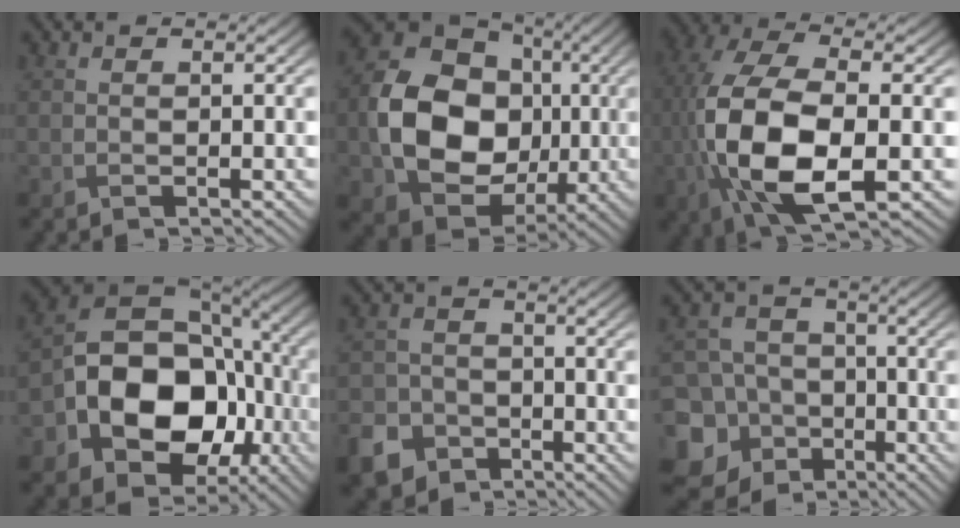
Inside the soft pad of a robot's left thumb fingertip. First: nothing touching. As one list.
[{"total": 14.5, "force": [-0.9, 11.4, 8.9], "torque": [-0.186, -0.002, -0.016]}, {"total": 13.9, "force": [-2.5, 6.7, 11.9], "torque": [-0.286, -0.016, -0.047]}, {"total": 15.8, "force": [-3.7, 11.5, 10.1], "torque": [-0.187, -0.031, -0.061]}, {"total": 6.3, "force": [-4.0, 4.4, 1.9], "torque": [-0.050, -0.016, -0.081]}, {"total": 14.4, "force": [-6.9, 12.1, 3.7], "torque": [-0.132, -0.045, -0.131]}]